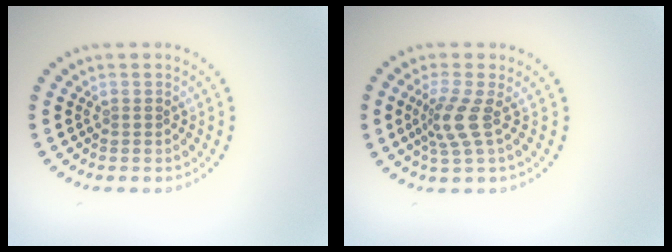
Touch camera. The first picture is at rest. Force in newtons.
{"total": 2.9, "press": 2.2, "slide": 2.0}